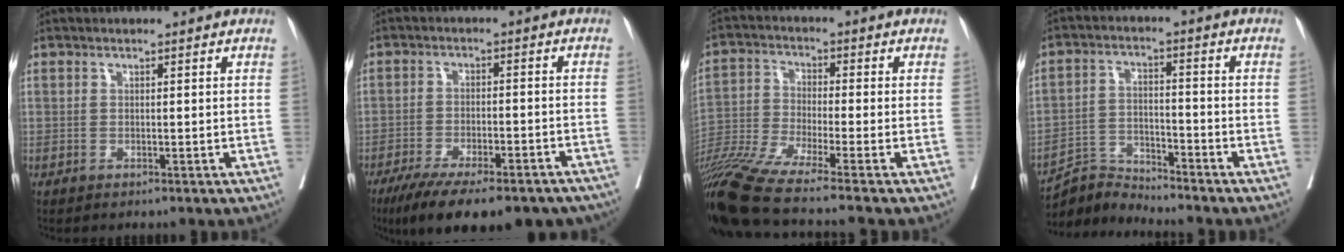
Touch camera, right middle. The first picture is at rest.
{"total": 20.5, "force": [-16.1, 5.6, 11.3], "torque": [-0.152, -0.013, -0.219]}
{"total": 16.7, "force": [-13.6, -1.8, 9.5], "torque": [-0.193, -0.035, -0.244]}
{"total": 6.2, "force": [-6.1, -0.7, -1.0], "torque": [0.009, 0.000, -0.114]}